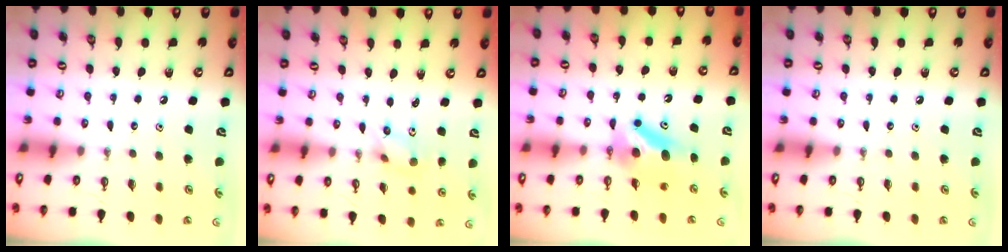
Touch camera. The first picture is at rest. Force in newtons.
{"total": 2.6, "press": 2.4, "slide": 1.0}
{"total": 9.6, "press": 5.7, "slide": 7.7}
{"total": 0.0}